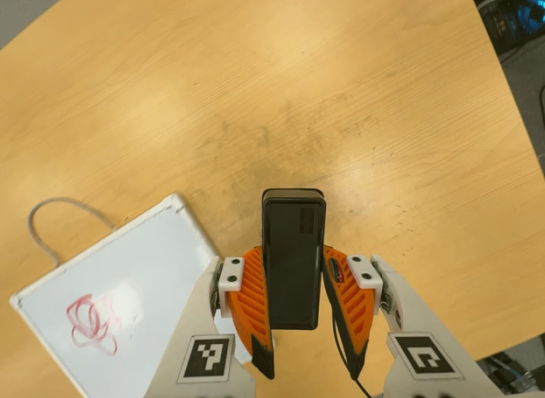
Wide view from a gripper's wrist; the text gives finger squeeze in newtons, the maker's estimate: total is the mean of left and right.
{"total": 3.5, "left": 2.0, "right": 5.0}